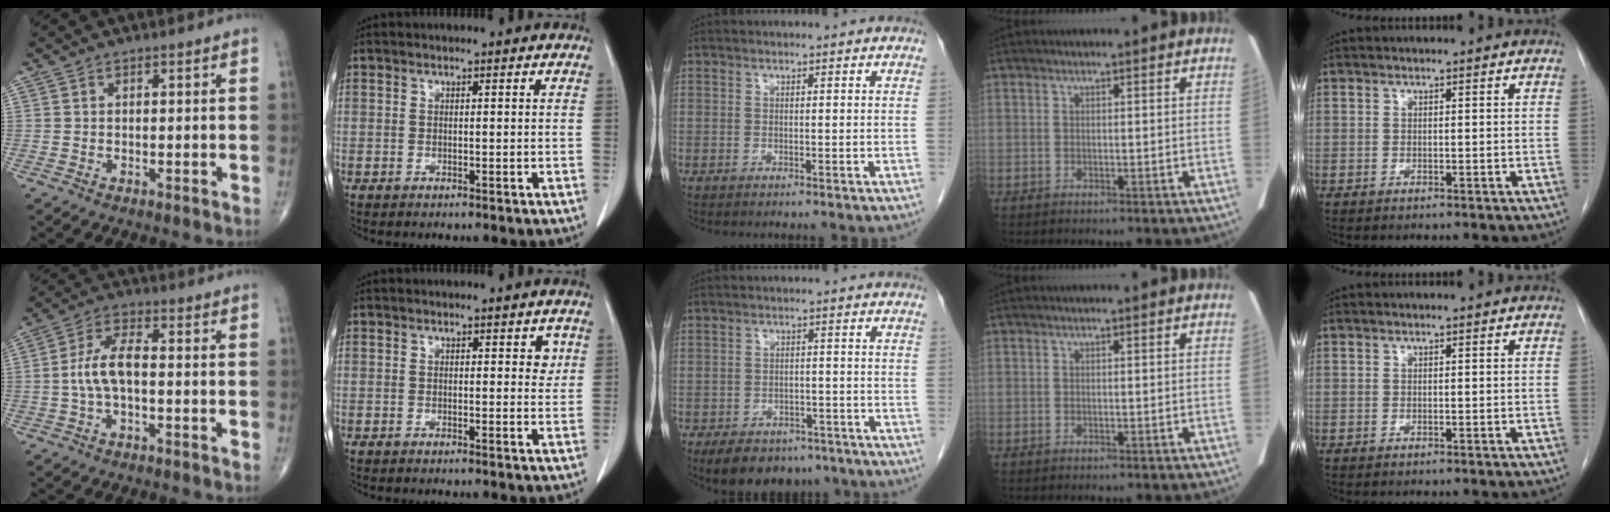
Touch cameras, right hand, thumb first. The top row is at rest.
{"thumb": {"total": 7.0, "force": [-0.8, 3.0, 6.3], "torque": [-0.136, 0.023, -0.020]}, "index": {"total": 1.9, "force": [0.8, 1.1, 1.4], "torque": [-0.010, 0.000, 0.007]}, "middle": {"total": 10.3, "force": [-7.6, 5.7, 3.8], "torque": [-0.054, 0.004, -0.103]}}